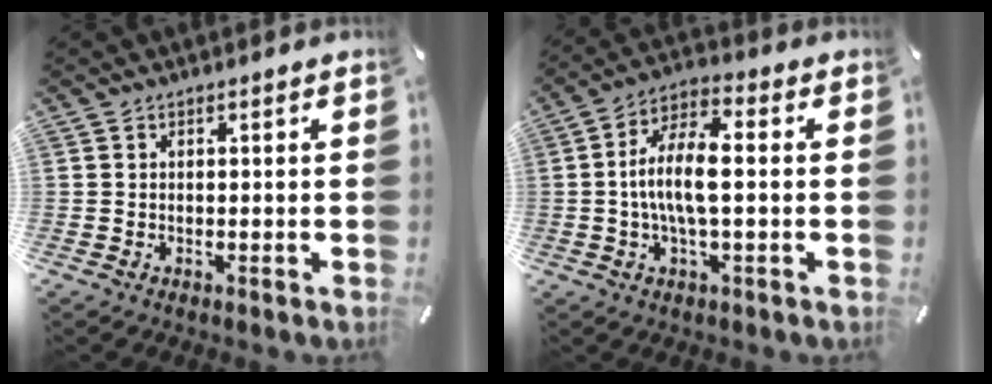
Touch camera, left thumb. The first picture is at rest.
{"total": 10.8, "force": [-0.6, 3.9, 10.0], "torque": [-0.199, 0.001, -0.013]}